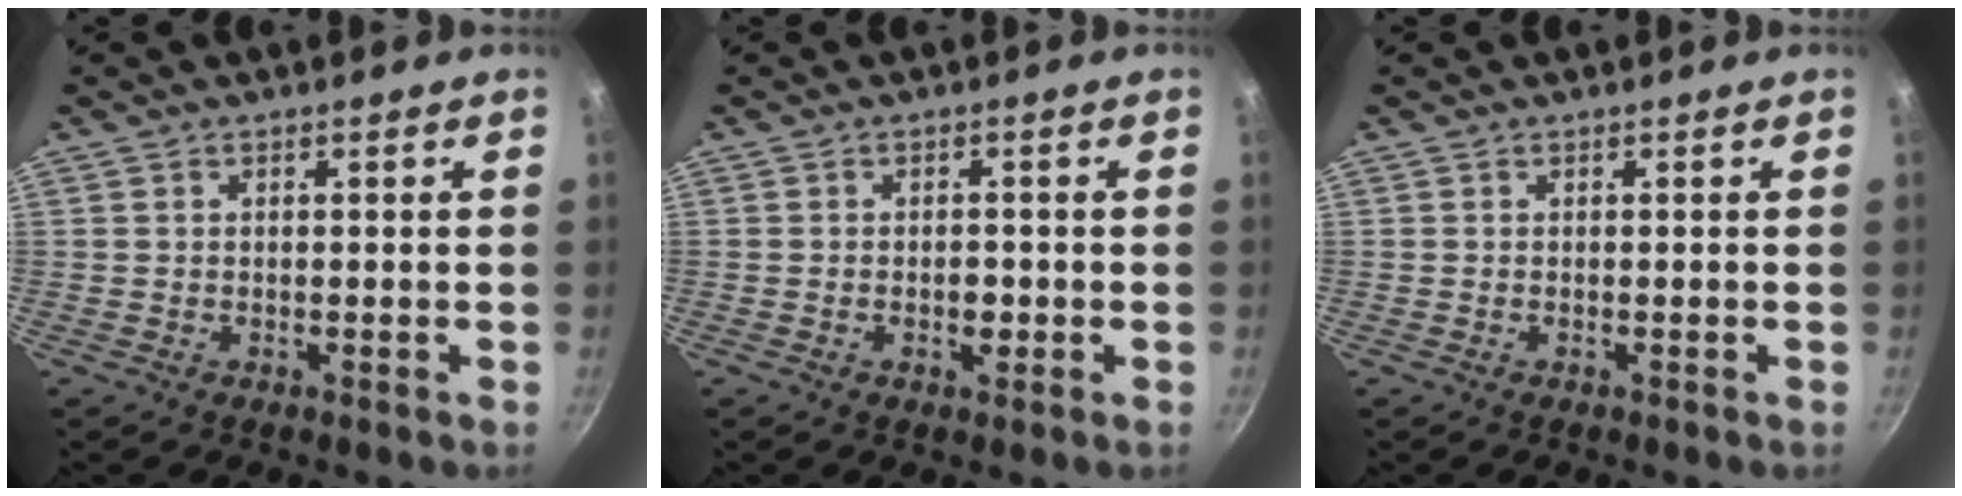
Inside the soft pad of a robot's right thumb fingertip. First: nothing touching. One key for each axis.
{"total": 2.4, "fx": -0.6, "fy": 1.4, "fz": 1.8, "tx": -0.020, "ty": 0.006, "tz": -0.010}
{"total": 0.0}